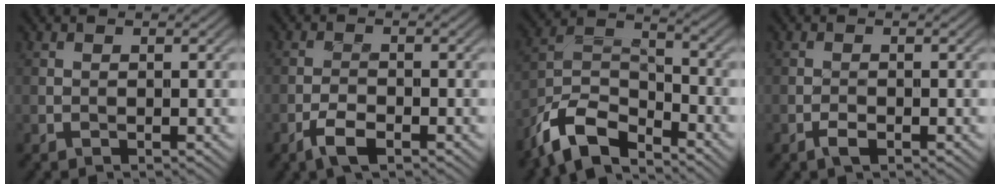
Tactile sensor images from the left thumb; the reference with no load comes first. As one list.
[{"total": 3.3, "force": [-2.0, 1.2, 2.3], "torque": [-0.048, -0.001, -0.045]}, {"total": 10.0, "force": [-7.8, 3.6, 5.1], "torque": [-0.102, -0.002, -0.169]}, {"total": 1.4, "force": [-0.8, 0.5, 0.9], "torque": [-0.018, 0.000, -0.019]}]